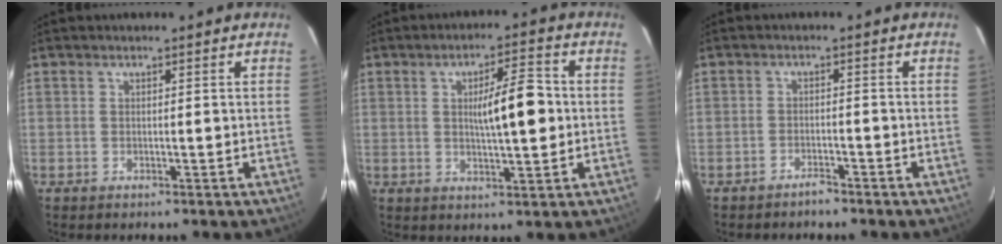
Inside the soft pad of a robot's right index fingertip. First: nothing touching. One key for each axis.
{"total": 8.1, "fx": 0.4, "fy": 1.5, "fz": 8.0, "tx": -0.128, "ty": 0.010, "tz": 0.009}
{"total": 1.8, "fx": -1.7, "fy": 0.4, "fz": 0.5, "tx": -0.010, "ty": -0.001, "tz": -0.026}